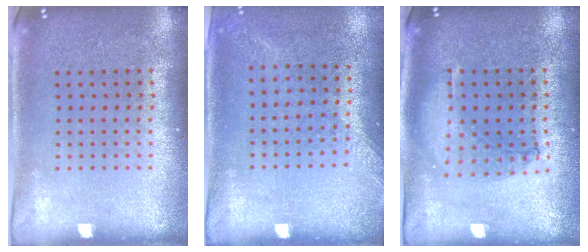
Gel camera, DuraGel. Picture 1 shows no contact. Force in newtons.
{"total": 1.4, "press": 1.0, "slide": 0.9}
{"total": 0.9, "press": 0.9, "slide": 0.2}